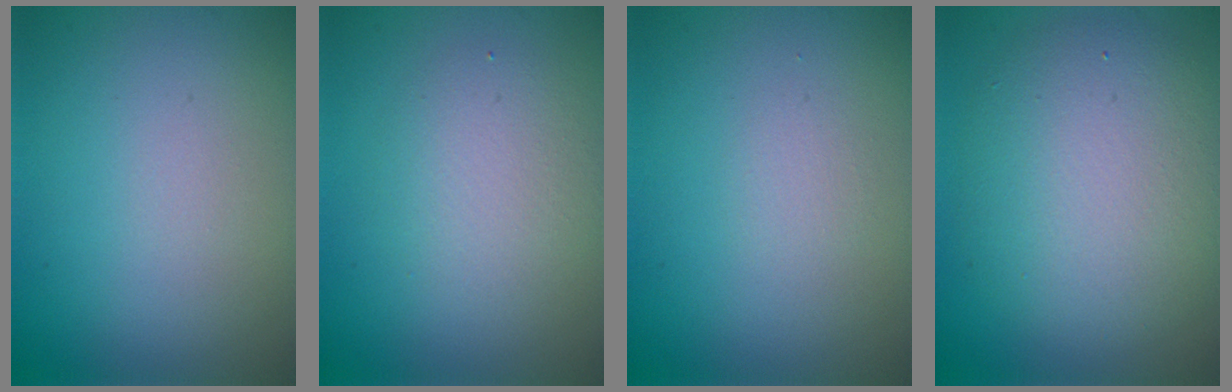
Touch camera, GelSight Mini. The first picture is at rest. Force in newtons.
{"total": 2.8, "press": 2.8, "slide": 0.1}
{"total": 0.7, "press": 0.7, "slide": 0.1}
{"total": 7.3, "press": 7.2, "slide": 0.8}